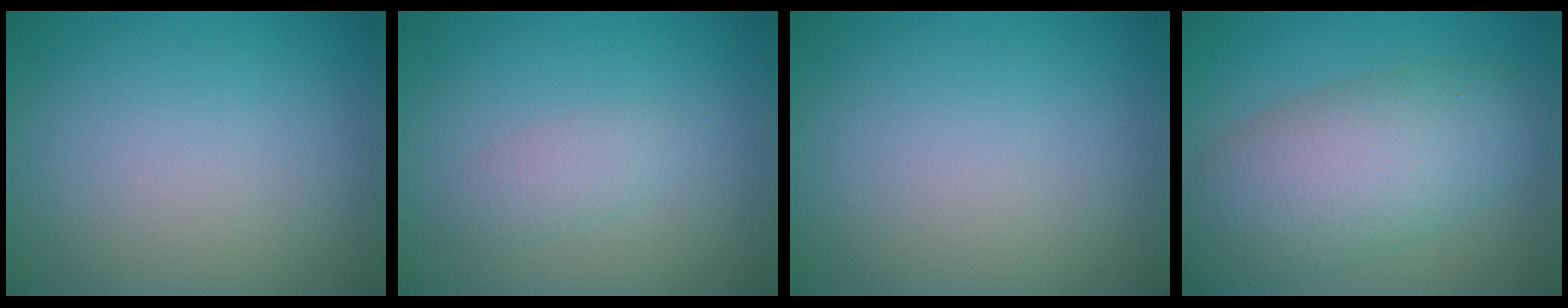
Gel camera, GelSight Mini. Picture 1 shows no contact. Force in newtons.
{"total": 1.5, "press": 1.5, "slide": 0.1}
{"total": 0.0}
{"total": 8.3, "press": 8.2, "slide": 0.7}